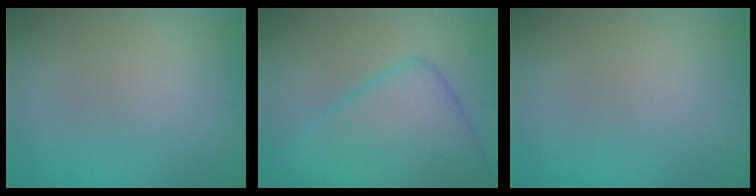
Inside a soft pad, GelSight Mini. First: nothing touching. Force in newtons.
{"total": 8.5, "press": 8.5, "slide": 0.2}
{"total": 0.0}